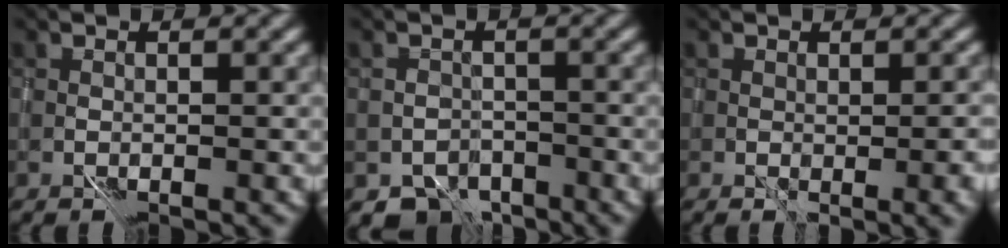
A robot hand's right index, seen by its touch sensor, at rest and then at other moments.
{"total": 3.8, "force": [-2.7, 2.4, 1.2], "torque": [-0.004, -0.003, -0.042]}
{"total": 3.1, "force": [0.0, 0.9, 2.9], "torque": [-0.032, 0.001, 0.016]}